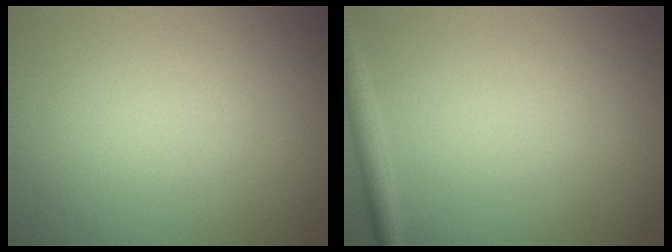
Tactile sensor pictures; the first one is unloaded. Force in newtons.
{"total": 1.6, "press": 1.6, "slide": 0.1}